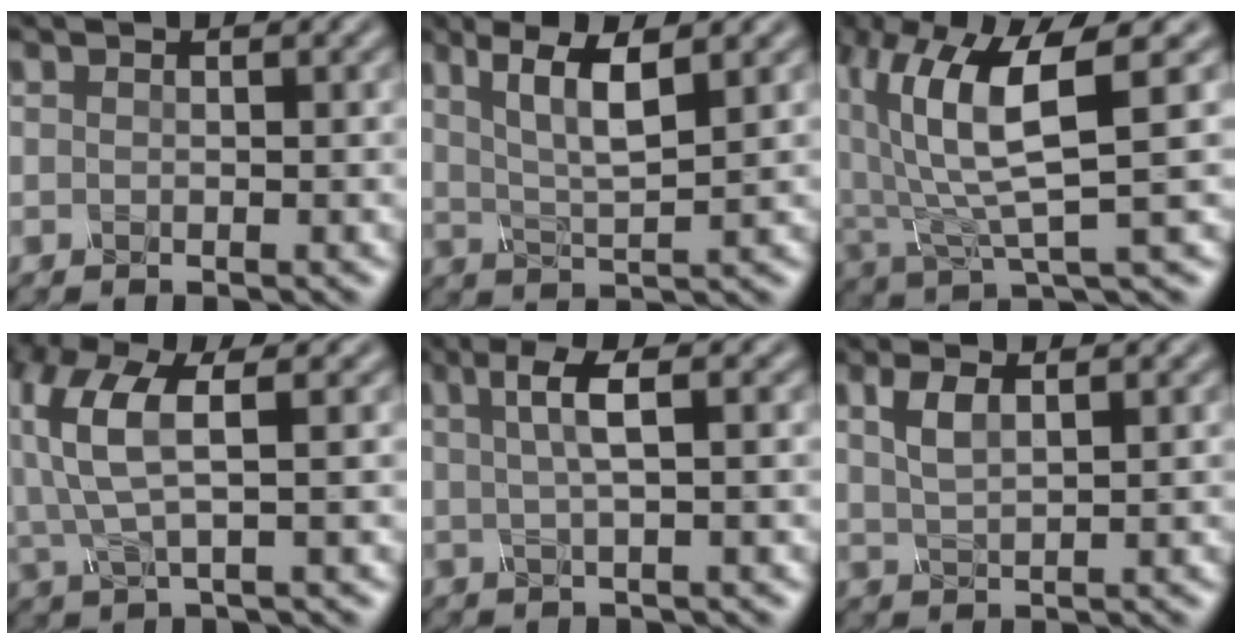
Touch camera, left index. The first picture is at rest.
{"total": 5.0, "force": [1.9, 1.2, 4.5], "torque": [-0.085, -0.005, 0.035]}
{"total": 8.3, "force": [1.7, 2.4, 7.7], "torque": [-0.161, 0.001, 0.031]}
{"total": 5.5, "force": [0.9, 2.1, 5.0], "torque": [-0.129, 0.006, 0.016]}
{"total": 3.3, "force": [0.6, 0.7, 3.1], "torque": [-0.053, 0.004, 0.010]}
{"total": 2.5, "force": [0.9, 0.9, 2.1], "torque": [-0.049, 0.000, 0.020]}